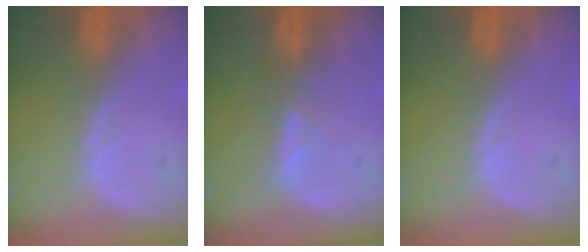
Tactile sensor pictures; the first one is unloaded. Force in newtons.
{"total": 1.6, "press": 1.6, "slide": 0.3}
{"total": 0.0}